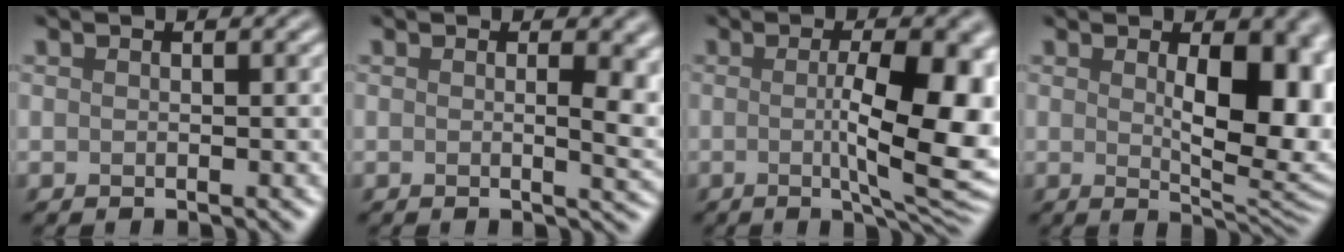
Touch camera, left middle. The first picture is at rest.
{"total": 4.2, "force": [0.4, 1.4, 4.0], "torque": [-0.041, -0.005, 0.008]}
{"total": 9.9, "force": [0.0, 2.5, 9.5], "torque": [-0.131, -0.011, 0.004]}
{"total": 8.6, "force": [1.0, 3.9, 7.6], "torque": [-0.098, -0.009, 0.026]}